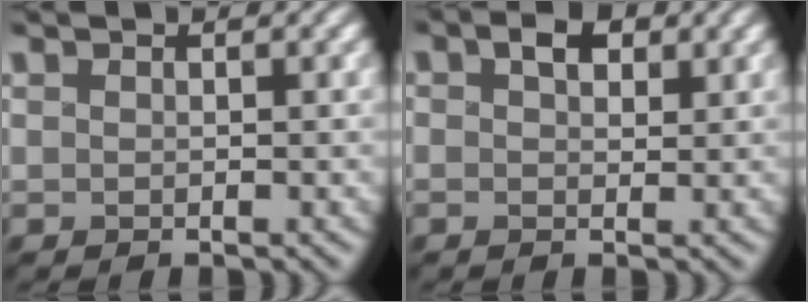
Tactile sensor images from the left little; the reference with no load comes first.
{"total": 2.3, "force": [0.7, 1.5, 1.6], "torque": [-0.030, 0.000, 0.005]}